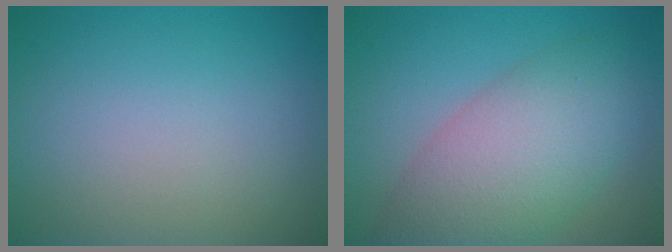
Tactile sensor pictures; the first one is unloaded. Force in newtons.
{"total": 8.0, "press": 8.0, "slide": 0.3}